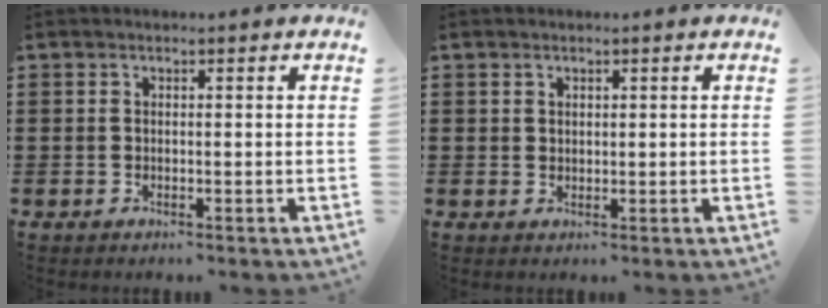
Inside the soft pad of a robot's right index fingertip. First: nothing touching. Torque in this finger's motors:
{"motor_torque": [-0.45, 0.41, -0.08, -0.01]}